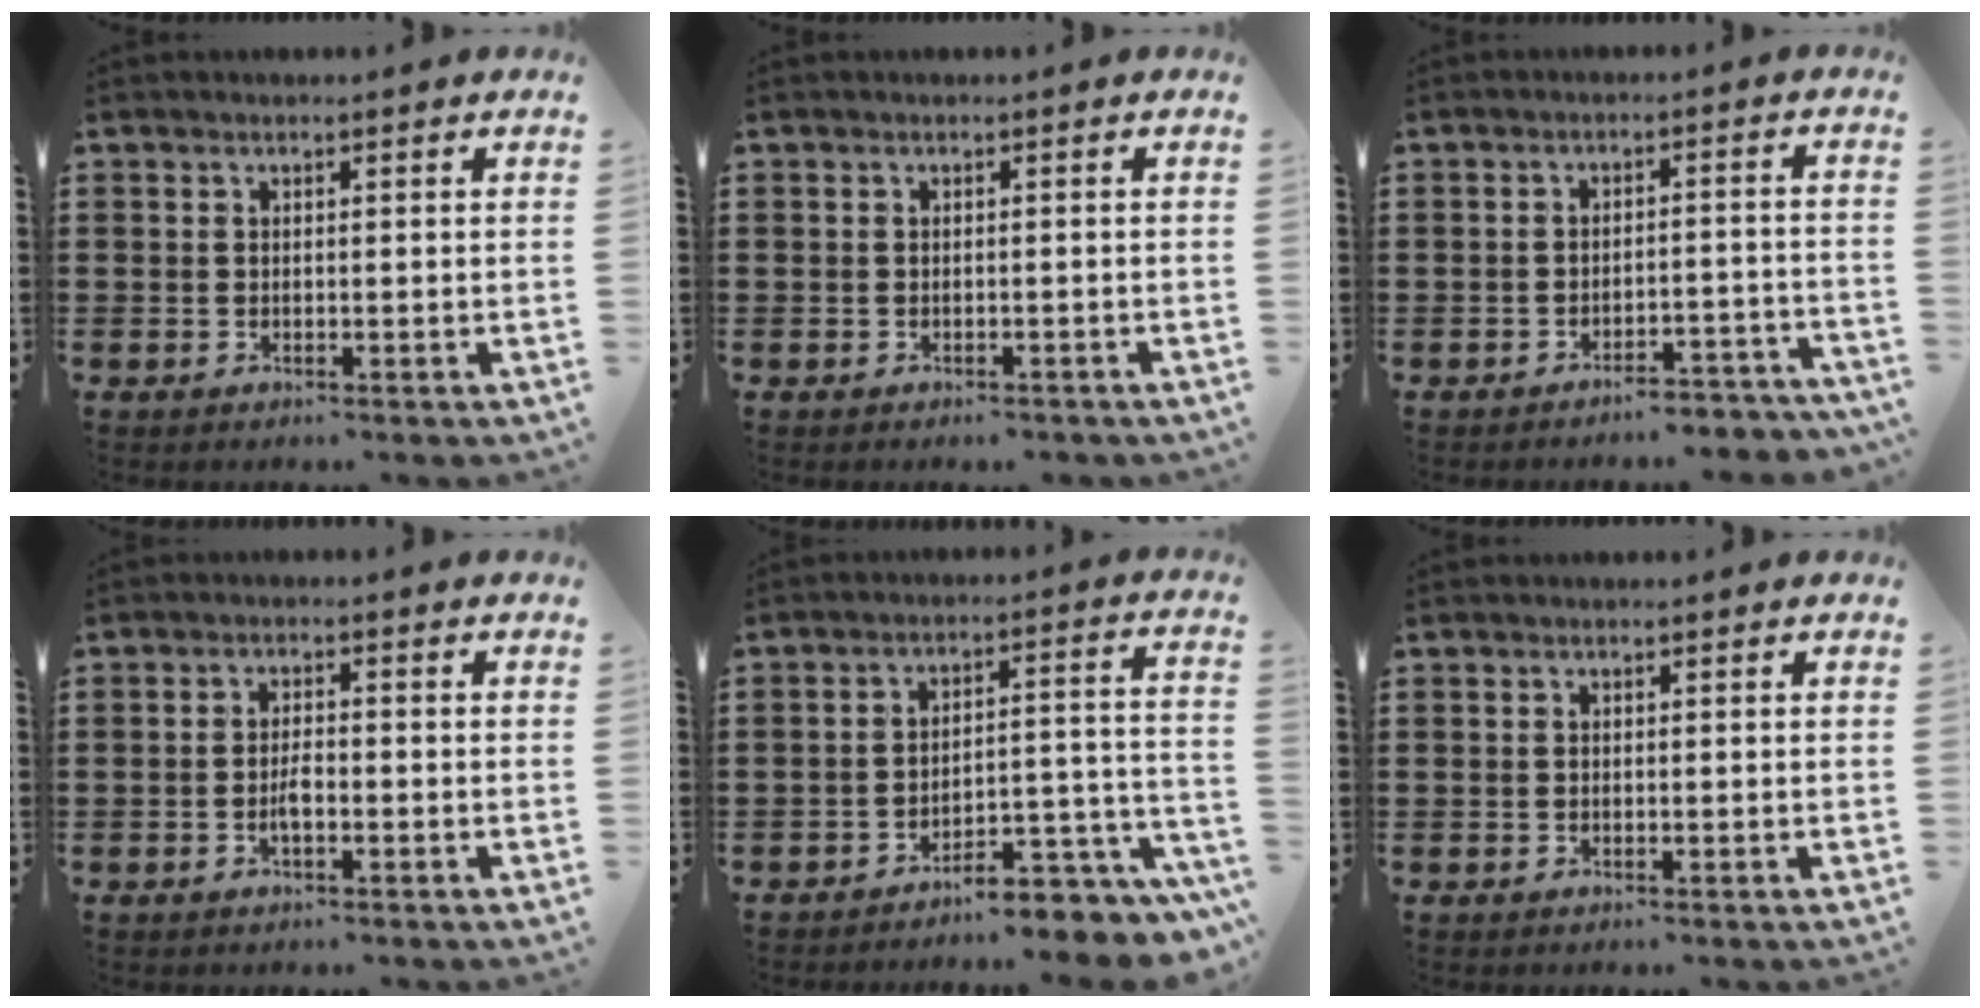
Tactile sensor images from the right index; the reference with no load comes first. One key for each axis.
{"total": 0.7, "fx": -0.6, "fy": 0.2, "fz": 0.1, "tx": -0.004, "ty": 0.000, "tz": -0.014}
{"total": 4.0, "fx": -3.9, "fy": 0.2, "fz": 0.8, "tx": -0.016, "ty": 0.001, "tz": -0.080}
{"total": 2.4, "fx": -0.9, "fy": 0.8, "fz": 2.1, "tx": -0.046, "ty": 0.001, "tz": -0.019}
{"total": 6.3, "fx": -6.0, "fy": 0.5, "fz": 2.0, "tx": -0.027, "ty": 0.001, "tz": -0.115}
{"total": 0.0}